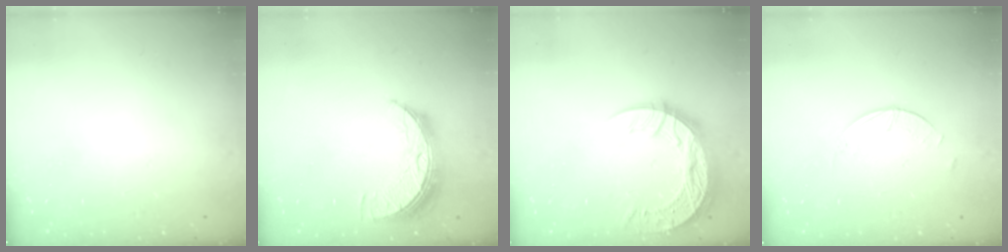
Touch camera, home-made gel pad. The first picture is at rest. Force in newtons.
{"total": 9.4, "press": 9.4, "slide": 0.7}
{"total": 15.4, "press": 15.3, "slide": 1.2}
{"total": 0.9, "press": 0.9, "slide": 0.1}